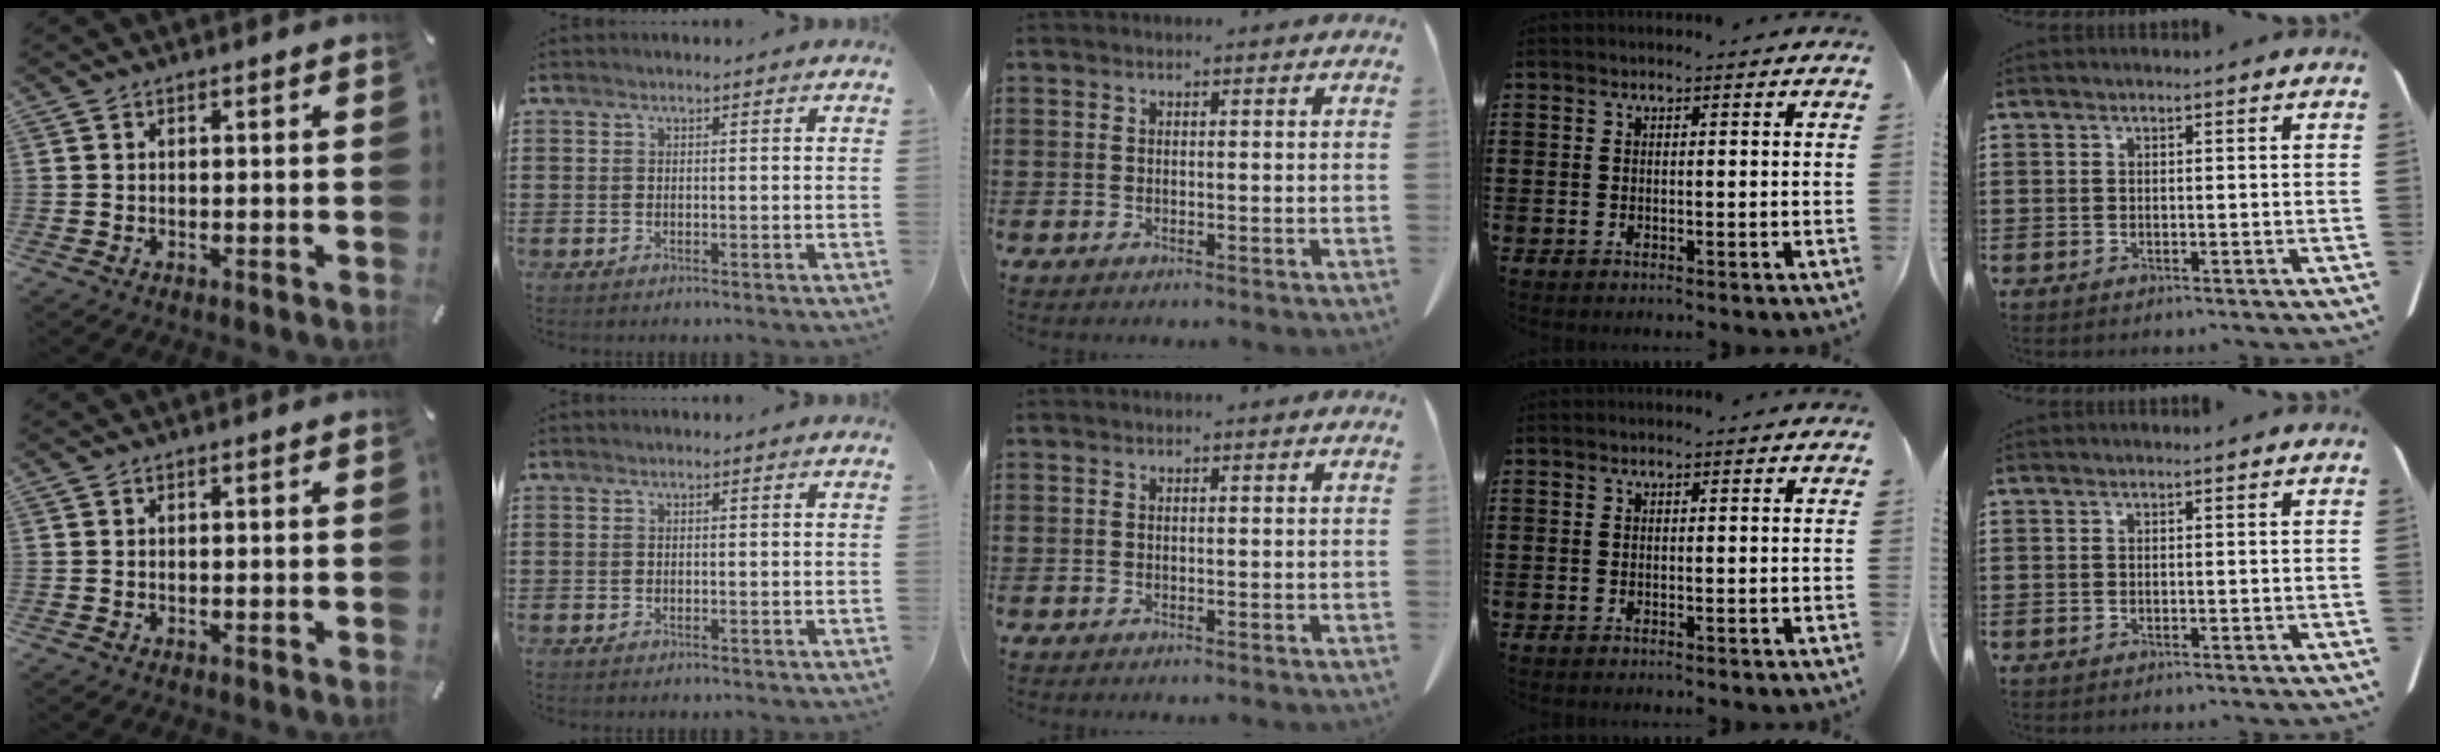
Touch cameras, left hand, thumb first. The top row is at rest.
{}